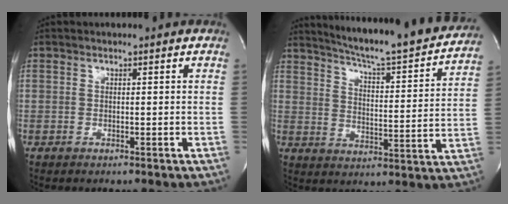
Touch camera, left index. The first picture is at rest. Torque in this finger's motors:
{"motor_torque": [-0.17, -0.09, 0.31, 0.07]}